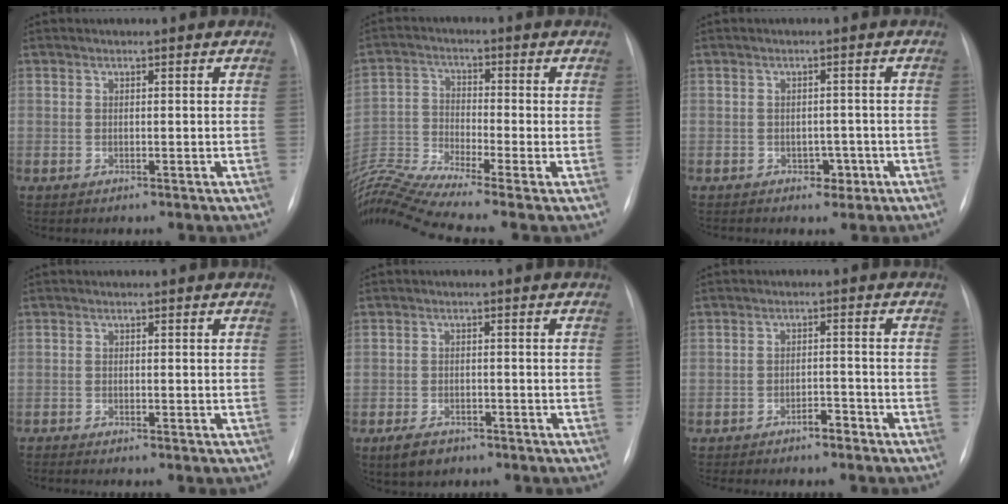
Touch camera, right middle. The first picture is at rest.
{"total": 13.4, "force": [-11.3, -1.6, 6.9], "torque": [-0.145, -0.004, -0.211]}
{"total": 2.6, "force": [-1.5, 1.8, 1.1], "torque": [-0.008, 0.006, -0.015]}
{"total": 1.0, "force": [-0.8, -0.3, 0.4], "torque": [-0.005, -0.001, -0.014]}
{"total": 3.9, "force": [-2.7, 2.1, 1.9], "torque": [-0.042, -0.003, -0.038]}
{"total": 3.6, "force": [-3.0, 0.8, 1.8], "torque": [-0.032, 0.007, -0.047]}